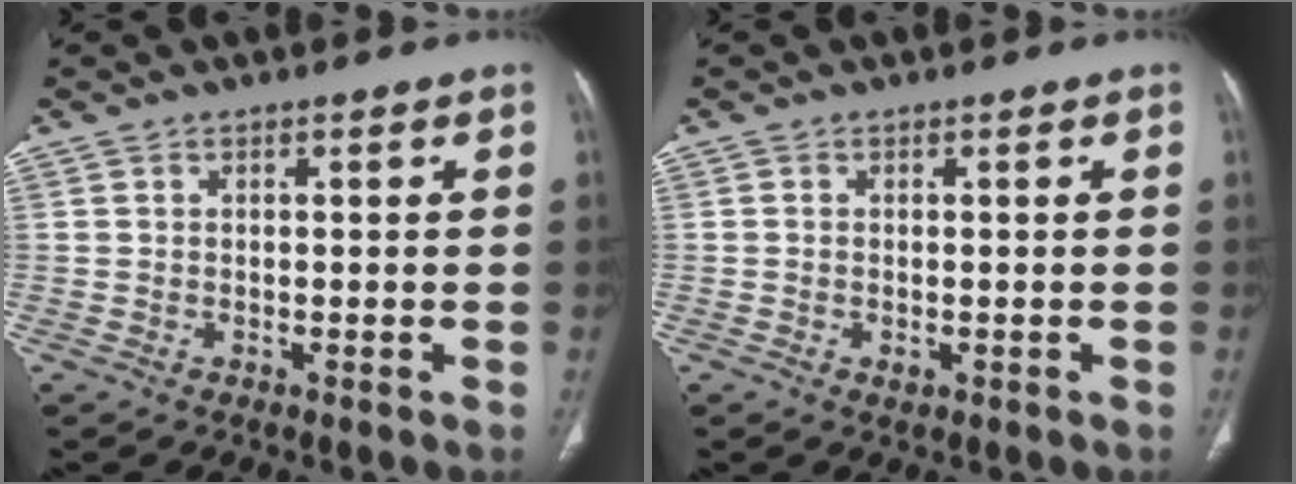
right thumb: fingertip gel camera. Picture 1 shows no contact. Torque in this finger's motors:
{"motor_torque": [-0.49, 0.36, -0.32, 0.54, -0.01]}